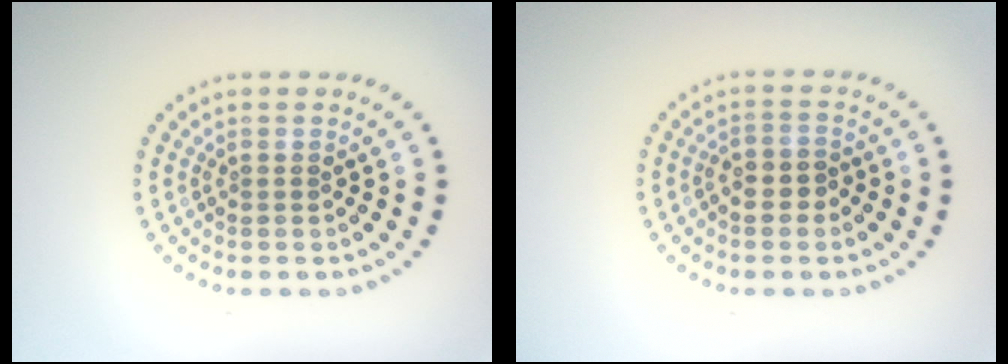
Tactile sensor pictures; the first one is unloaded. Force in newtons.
{"total": 2.1, "press": 2.0, "slide": 0.6}